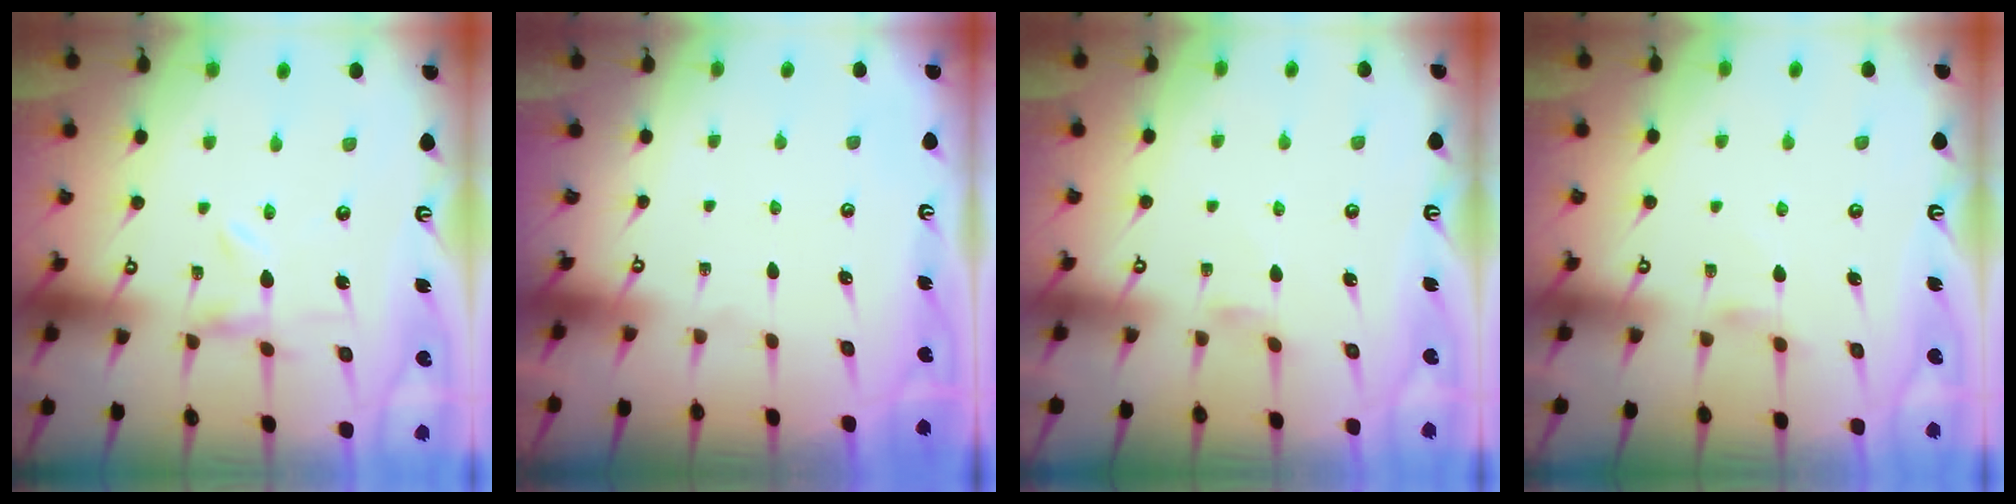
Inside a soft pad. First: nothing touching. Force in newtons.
{"total": 0.0}
{"total": 1.1, "press": 1.1, "slide": 0.3}
{"total": 1.7, "press": 1.6, "slide": 0.4}